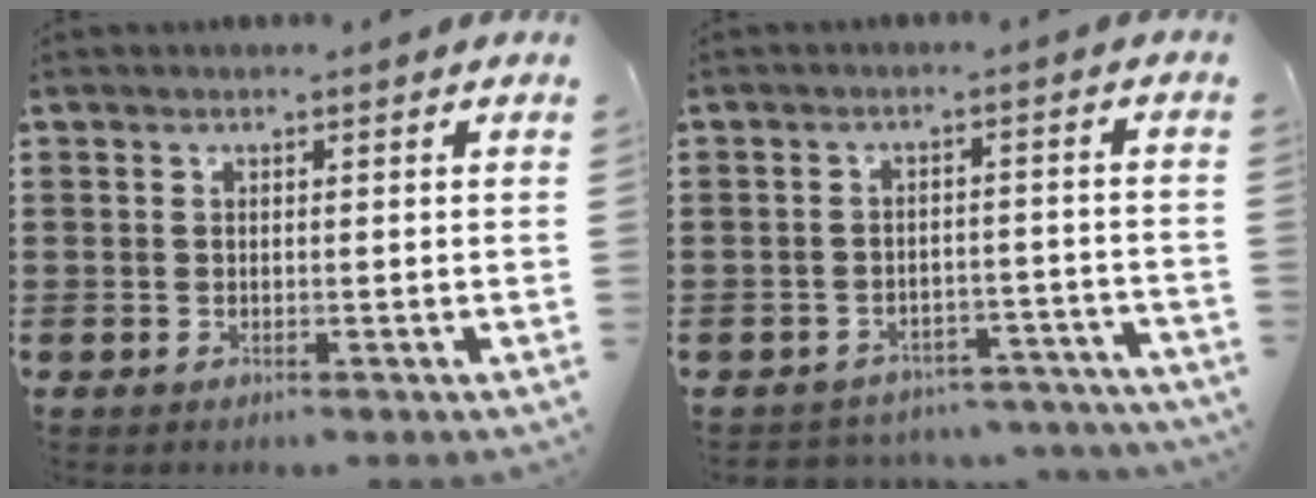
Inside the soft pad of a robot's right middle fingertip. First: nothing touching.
{"total": 3.5, "force": [-3.5, 0.5, 0.0], "torque": [-0.007, 0.004, -0.076]}